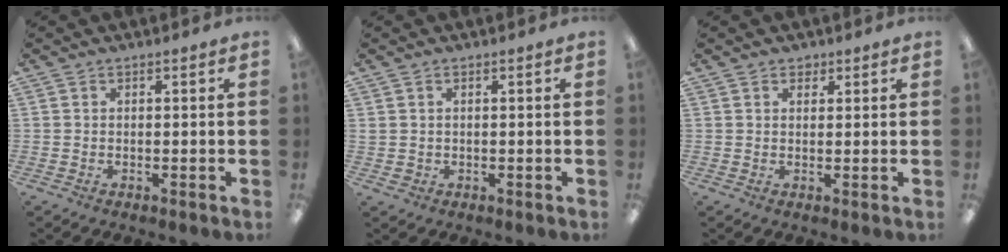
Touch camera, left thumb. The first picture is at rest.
{"total": 1.4, "force": [0.4, 1.3, 0.4], "torque": [-0.011, 0.003, 0.006]}
{"total": 1.3, "force": [1.0, 0.7, 0.3], "torque": [0.002, -0.002, 0.017]}